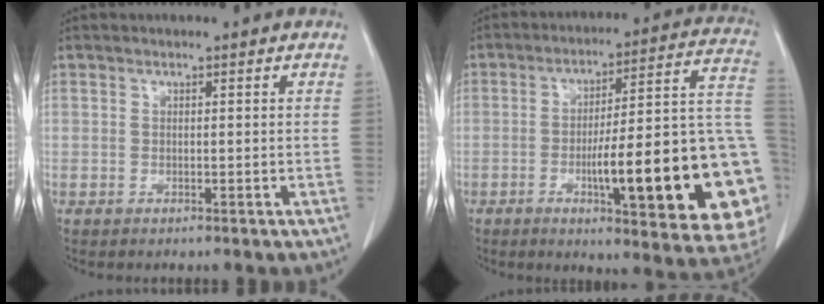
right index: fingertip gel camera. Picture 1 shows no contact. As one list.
[{"total": 26.0, "force": [-5.8, 3.6, 25.0], "torque": [-0.239, 0.010, -0.077]}]